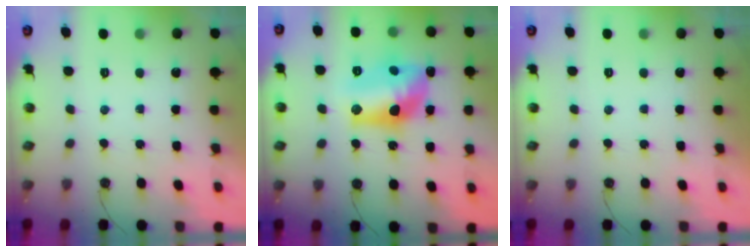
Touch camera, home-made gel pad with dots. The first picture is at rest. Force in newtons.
{"total": 17.5, "press": 17.1, "slide": 3.8}
{"total": 0.0}